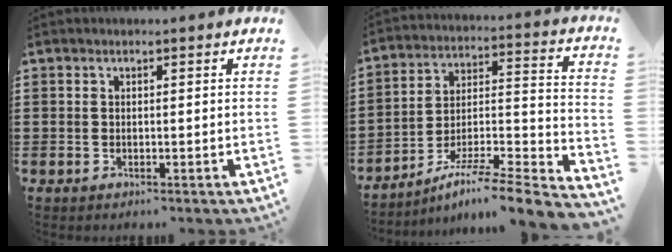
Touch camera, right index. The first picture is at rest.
{"total": 6.4, "force": [-5.2, 0.0, 3.9], "torque": [-0.063, -0.012, -0.106]}